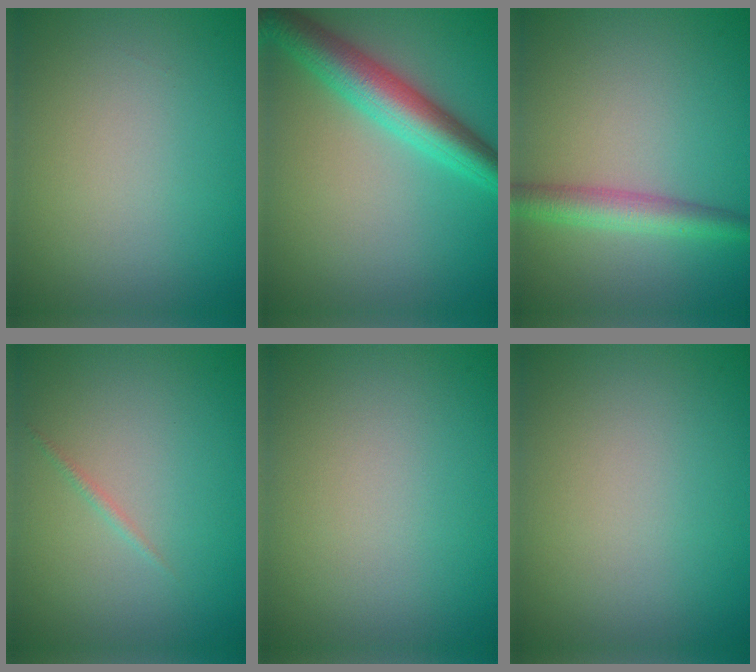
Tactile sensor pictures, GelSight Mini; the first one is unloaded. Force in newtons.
{"total": 5.9, "press": 5.9, "slide": 0.2}
{"total": 3.4, "press": 3.4, "slide": 0.2}
{"total": 0.6, "press": 0.6, "slide": 0.0}
{"total": 0.0}
{"total": 0.0}